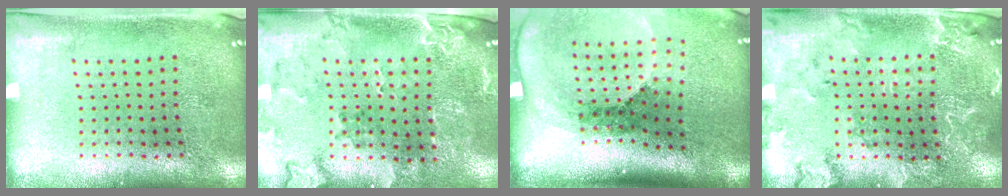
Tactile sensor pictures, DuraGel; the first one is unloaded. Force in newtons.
{"total": 1.9, "press": 1.7, "slide": 0.8}
{"total": 2.6, "press": 1.9, "slide": 1.8}
{"total": 2.3, "press": 2.2, "slide": 0.4}